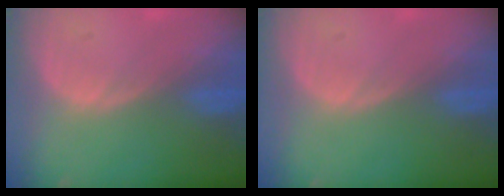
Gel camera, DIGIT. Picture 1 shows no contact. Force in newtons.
{"total": 0.0}